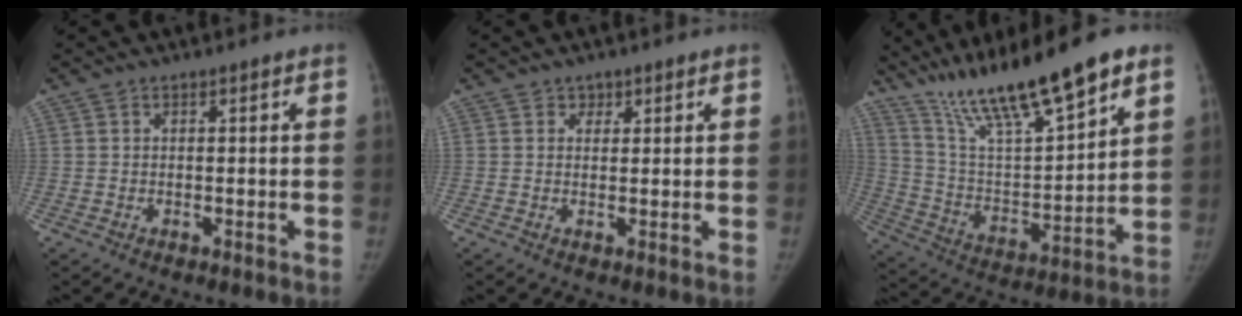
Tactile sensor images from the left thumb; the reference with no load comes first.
{"total": 1.7, "force": [0.9, 1.4, 0.1], "torque": [0.016, -0.003, 0.008]}
{"total": 21.5, "force": [15.7, 4.1, 14.2], "torque": [-0.223, -0.063, 0.282]}